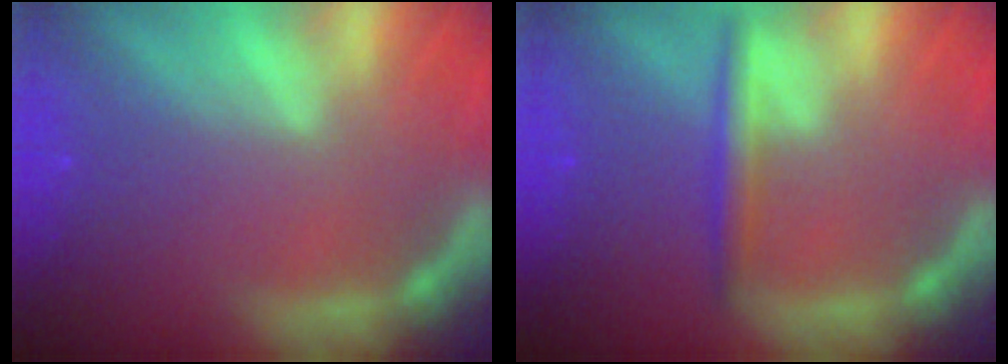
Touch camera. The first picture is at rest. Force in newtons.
{"total": 2.4}